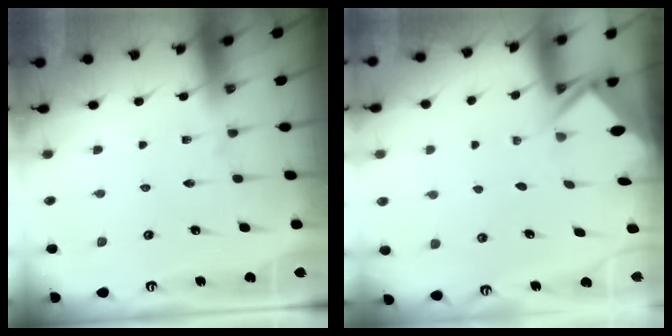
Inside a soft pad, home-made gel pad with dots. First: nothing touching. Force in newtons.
{"total": 2.6, "press": 2.6, "slide": 0.1}